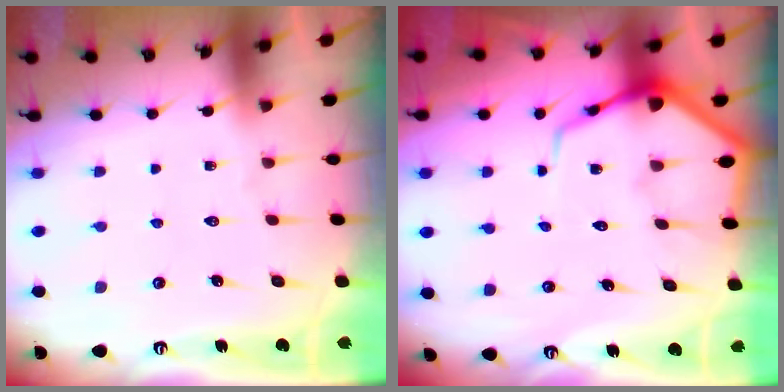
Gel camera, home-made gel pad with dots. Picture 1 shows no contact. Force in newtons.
{"total": 7.5, "press": 7.5, "slide": 0.7}